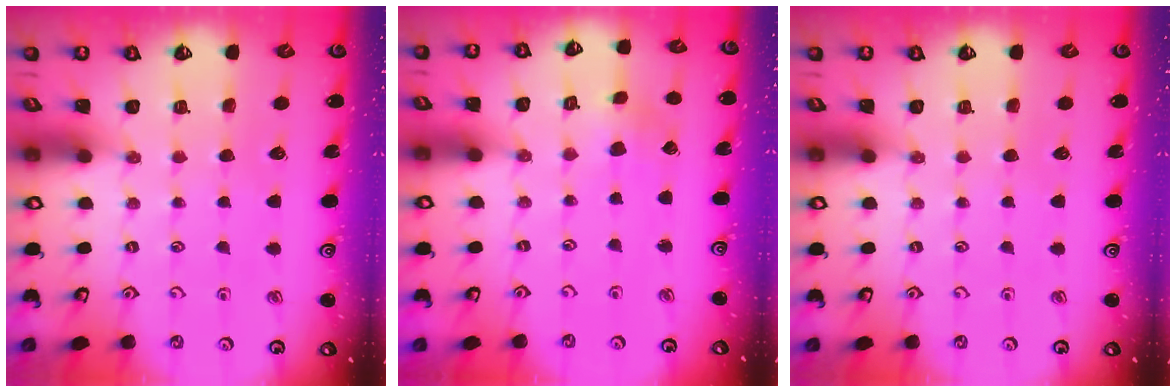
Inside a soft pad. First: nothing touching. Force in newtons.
{"total": 1.2, "press": 1.2, "slide": 0.1}
{"total": 0.0}